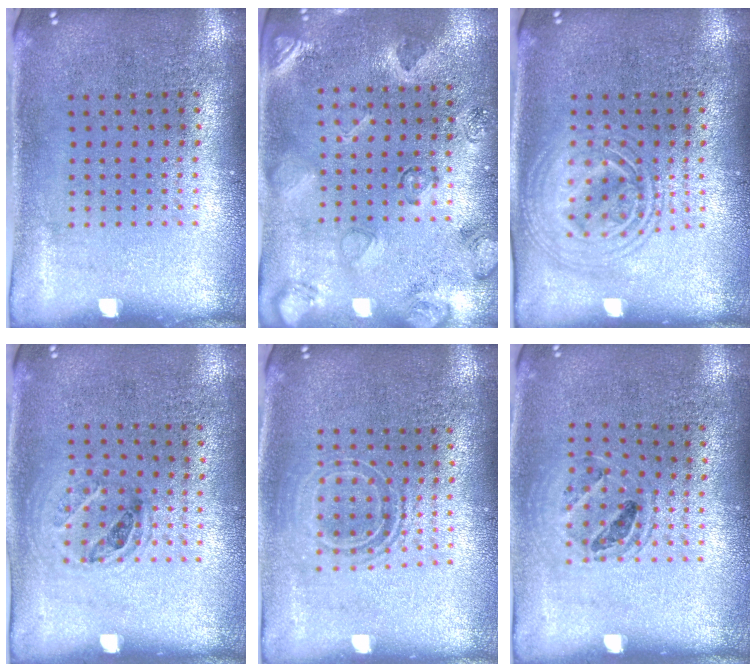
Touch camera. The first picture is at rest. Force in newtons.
{"total": 2.4, "press": 1.9, "slide": 1.5}
{"total": 1.9, "press": 1.9, "slide": 0.3}
{"total": 1.1, "press": 0.8, "slide": 0.7}
{"total": 1.5, "press": 1.2, "slide": 0.9}
{"total": 1.0, "press": 1.0, "slide": 0.2}